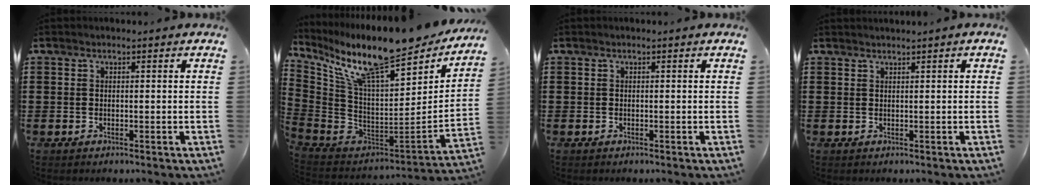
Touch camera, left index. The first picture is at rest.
{"total": 13.4, "force": [10.4, 2.1, 8.1], "torque": [-0.172, -0.081, 0.176]}
{"total": 0.0}
{"total": 0.5, "force": [0.5, -0.2, 0.2], "torque": [-0.003, -0.003, 0.010]}